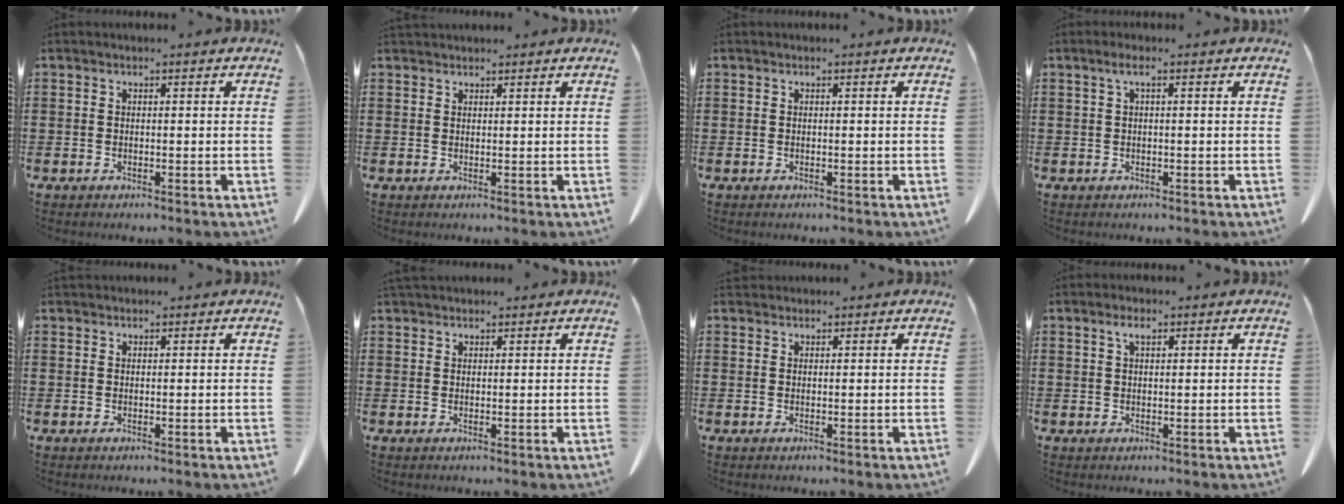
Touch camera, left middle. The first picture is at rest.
{"total": 1.0, "force": [1.0, 0.2, 0.1], "torque": [-0.005, -0.002, 0.021]}
{"total": 0.0}
{"total": 1.7, "force": [0.3, 0.2, 1.7], "torque": [-0.032, -0.001, 0.005]}
{"total": 0.6, "force": [0.6, 0.1, 0.1], "torque": [-0.003, -0.002, 0.014]}
{"total": 1.5, "force": [1.4, 0.4, 0.3], "torque": [-0.009, 0.000, 0.029]}
{"total": 0.9, "force": [0.8, 0.3, 0.0], "torque": [-0.002, 0.000, 0.017]}
{"total": 2.1, "force": [1.1, 0.6, 1.6], "torque": [-0.035, 0.002, 0.020]}